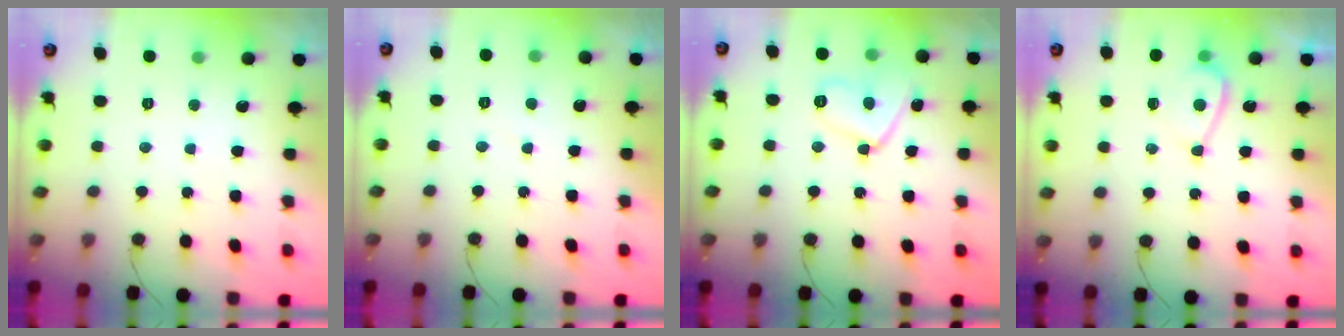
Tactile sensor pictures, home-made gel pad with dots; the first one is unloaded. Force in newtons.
{"total": 1.3, "press": 1.3, "slide": 0.4}
{"total": 9.4, "press": 9.3, "slide": 0.8}
{"total": 5.5, "press": 5.3, "slide": 1.5}